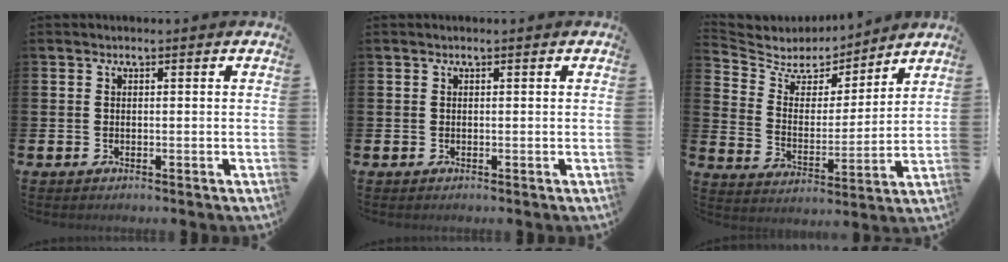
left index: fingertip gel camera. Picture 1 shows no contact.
{"total": 0.0}
{"total": 5.9, "force": [5.2, 2.7, 0.6], "torque": [-0.049, -0.042, 0.087]}